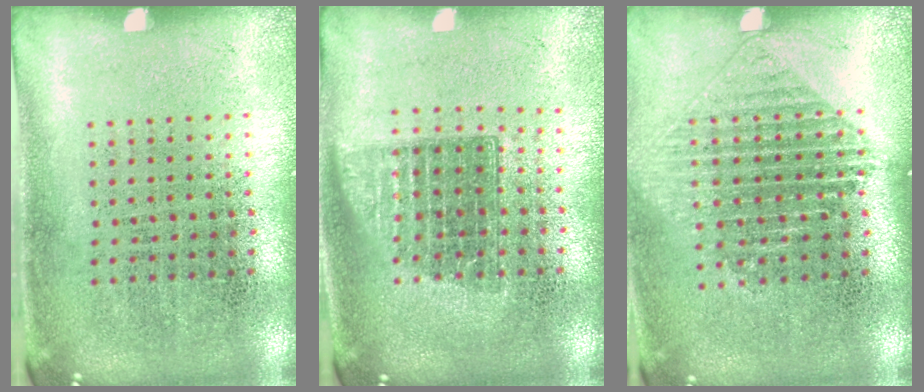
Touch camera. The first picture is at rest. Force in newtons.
{"total": 1.4, "press": 1.1, "slide": 0.8}
{"total": 1.2, "press": 1.2, "slide": 0.4}